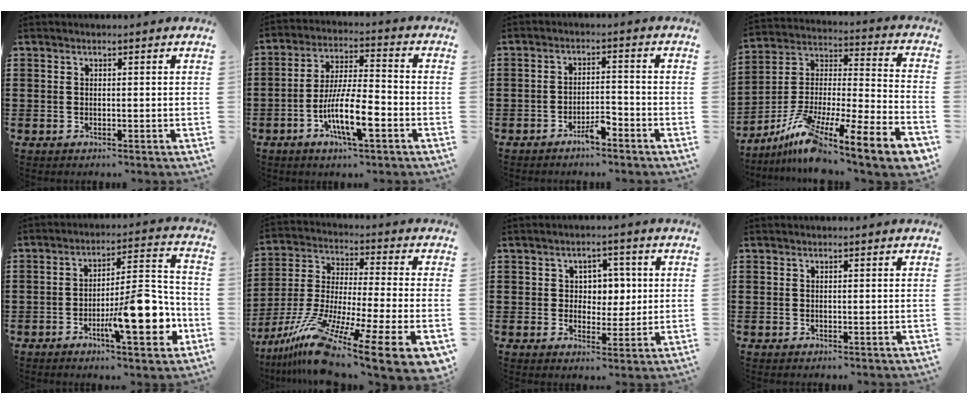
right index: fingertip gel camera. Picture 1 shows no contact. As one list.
[{"total": 10.5, "force": [-4.2, 2.7, 9.2], "torque": [-0.188, -0.006, -0.079]}, {"total": 3.4, "force": [-2.7, 0.7, 1.9], "torque": [-0.033, 0.006, -0.051]}, {"total": 11.9, "force": [-9.0, 0.7, 7.8], "torque": [-0.136, -0.002, -0.169]}, {"total": 13.3, "force": [-5.1, 4.0, 11.6], "torque": [-0.162, -0.003, -0.089]}, {"total": 15.8, "force": [-11.3, 1.5, 11.0], "torque": [-0.224, 0.002, -0.200]}, {"total": 4.3, "force": [1.0, 3.8, 1.7], "torque": [-0.034, 0.009, 0.013]}, {"total": 0.0}]